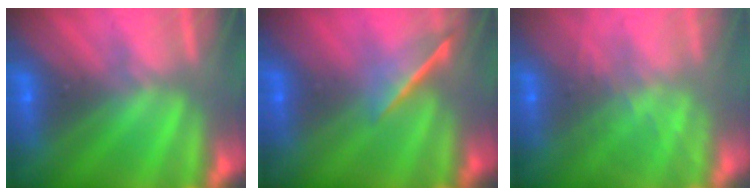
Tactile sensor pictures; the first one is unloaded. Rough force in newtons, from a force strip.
{"total": 1.6}
{"total": 5.6}